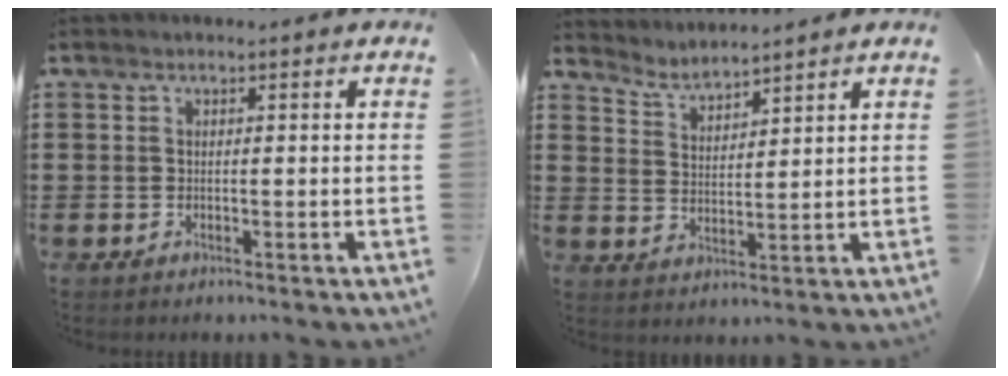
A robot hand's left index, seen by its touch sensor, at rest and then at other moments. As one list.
[{"total": 3.3, "force": [3.3, 0.0, 0.0], "torque": [-0.013, -0.017, 0.058]}]